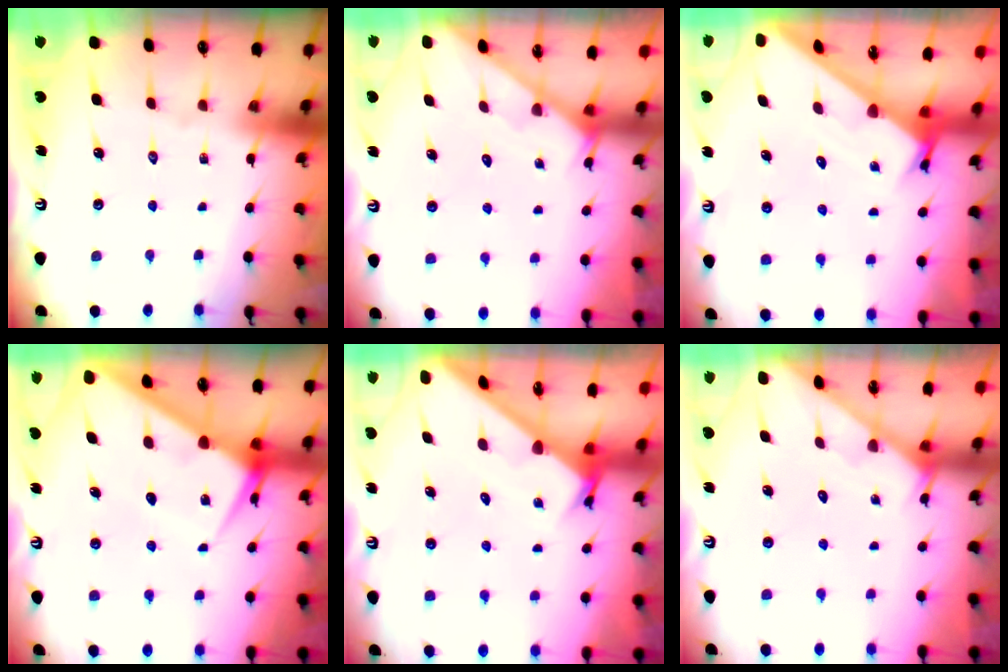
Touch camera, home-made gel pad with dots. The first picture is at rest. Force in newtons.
{"total": 2.1, "press": 2.1, "slide": 0.1}
{"total": 1.7, "press": 1.7, "slide": 0.1}
{"total": 6.5, "press": 6.5, "slide": 0.5}
{"total": 2.6, "press": 2.6, "slide": 0.3}
{"total": 2.1, "press": 2.1, "slide": 0.1}